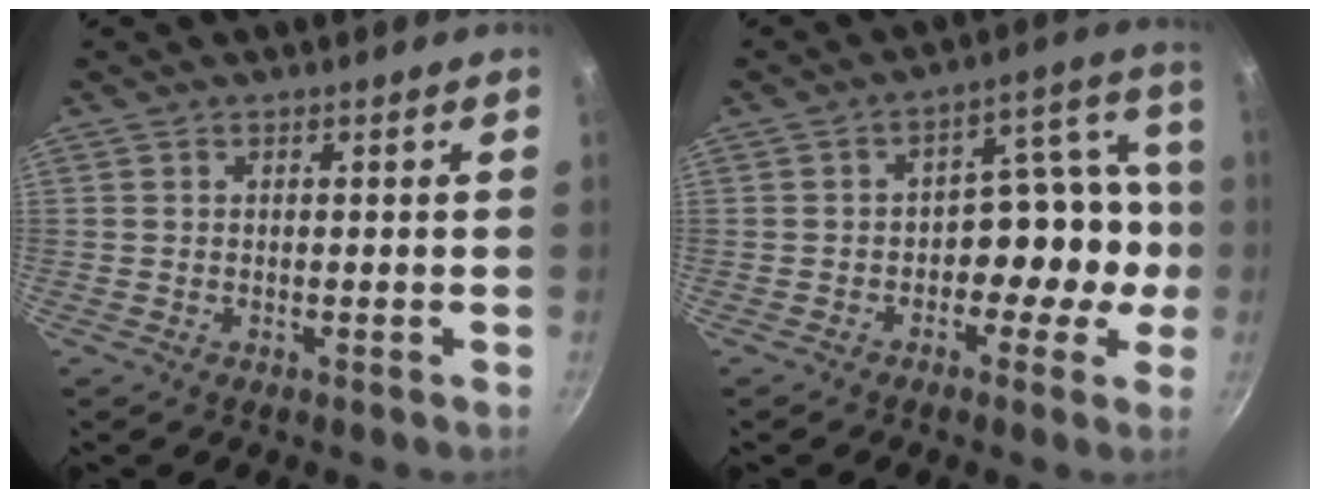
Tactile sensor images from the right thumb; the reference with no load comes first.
{"total": 11.2, "force": [-2.7, 7.3, 8.0], "torque": [-0.043, 0.072, -0.041]}